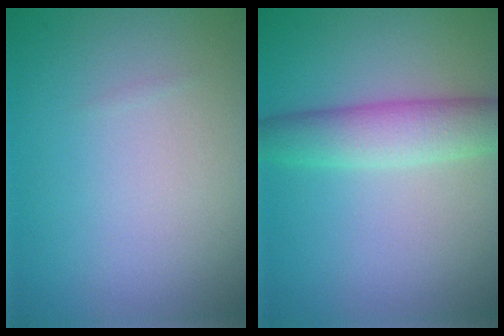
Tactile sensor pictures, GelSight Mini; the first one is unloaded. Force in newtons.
{"total": 4.4, "press": 4.4, "slide": 0.1}